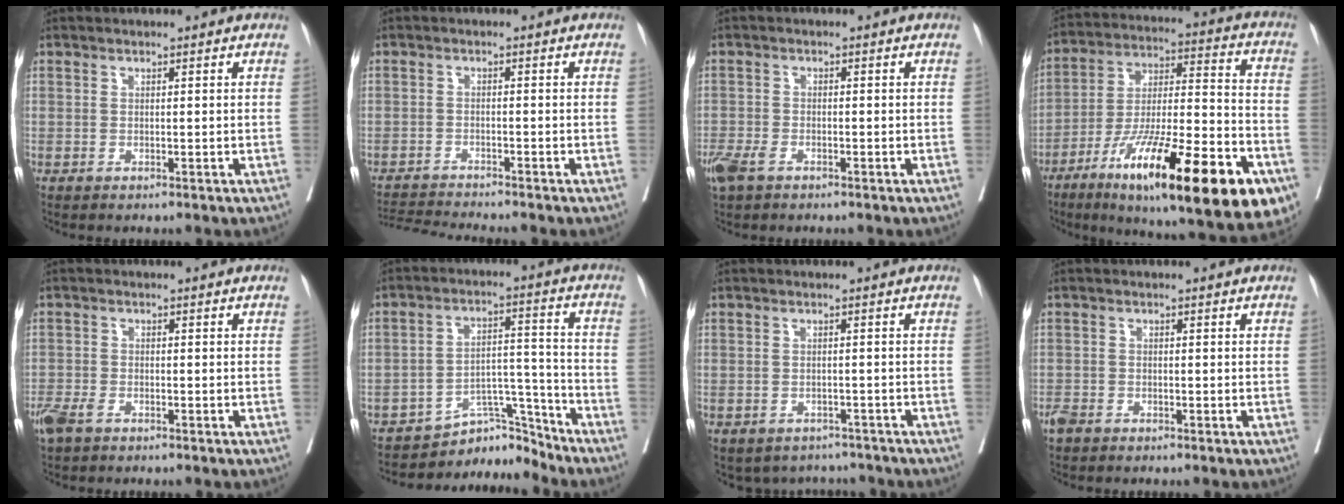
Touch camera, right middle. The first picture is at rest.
{"total": 5.3, "force": [-5.1, -1.4, 0.8], "torque": [-0.012, -0.014, -0.086]}
{"total": 4.3, "force": [-3.0, 1.9, 2.4], "torque": [-0.050, -0.005, -0.054]}
{"total": 29.8, "force": [-15.3, 4.8, 25.1], "torque": [-0.332, -0.029, -0.246]}
{"total": 3.9, "force": [-2.9, 1.5, 2.1], "torque": [-0.043, -0.004, -0.053]}
{"total": 7.1, "force": [-6.9, 1.5, -0.5], "torque": [0.019, 0.059, -0.113]}
{"total": 6.0, "force": [-5.3, 2.9, 0.2], "torque": [0.009, 0.017, -0.063]}
{"total": 2.0, "force": [-1.7, 0.9, 0.6], "torque": [-0.013, 0.000, -0.029]}